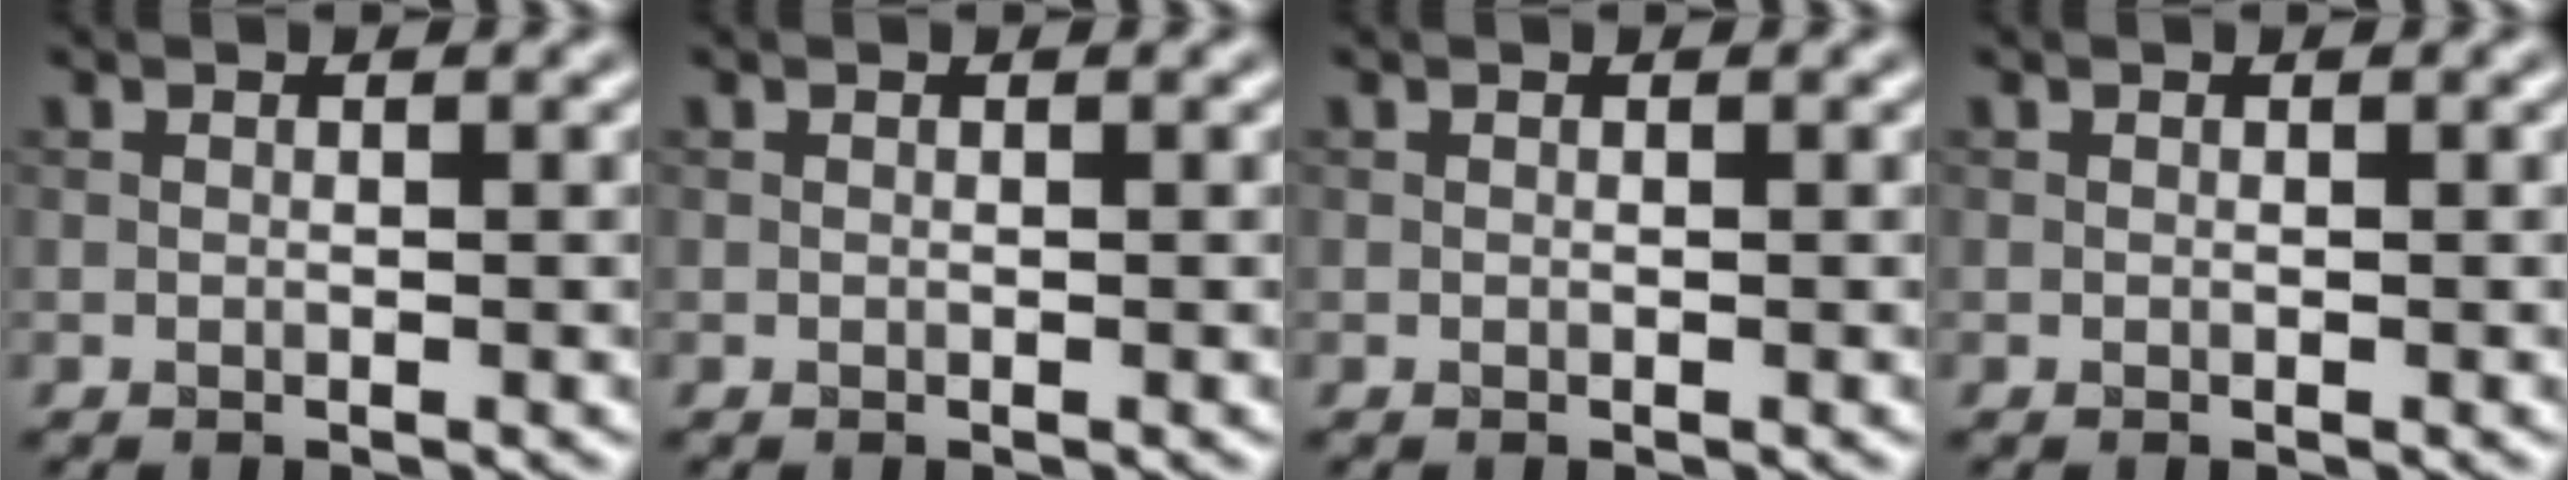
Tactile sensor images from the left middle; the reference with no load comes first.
{"total": 0.0}
{"total": 0.0}
{"total": 0.0}